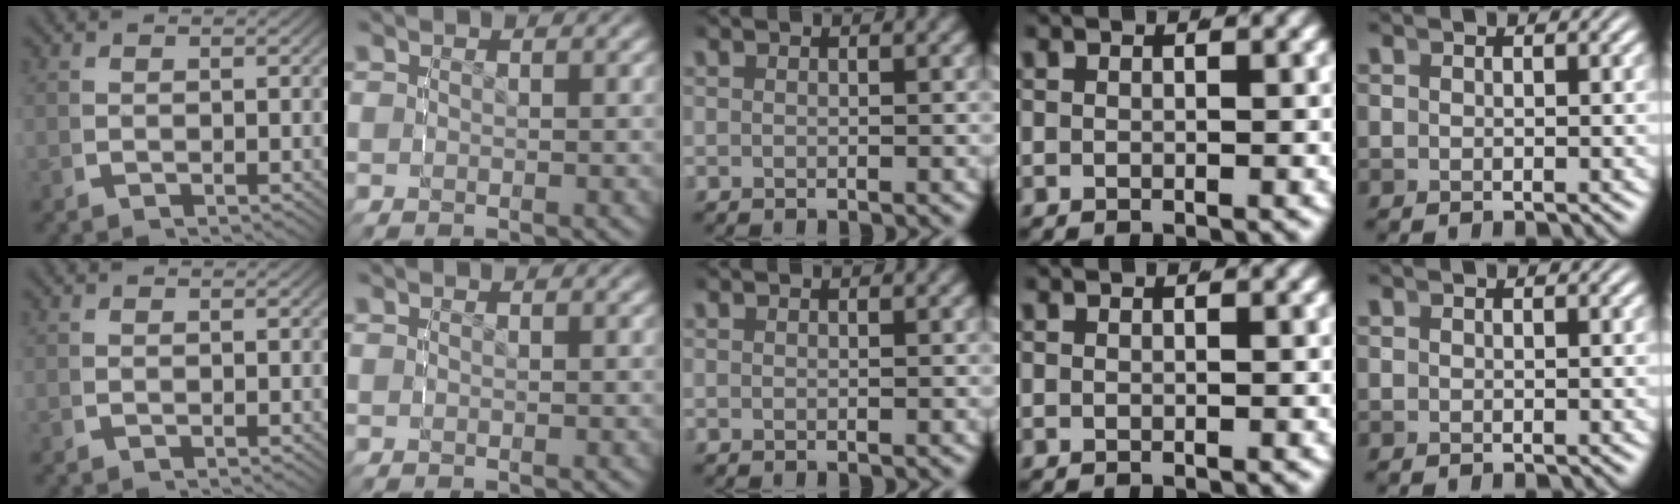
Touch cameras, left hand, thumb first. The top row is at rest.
{}